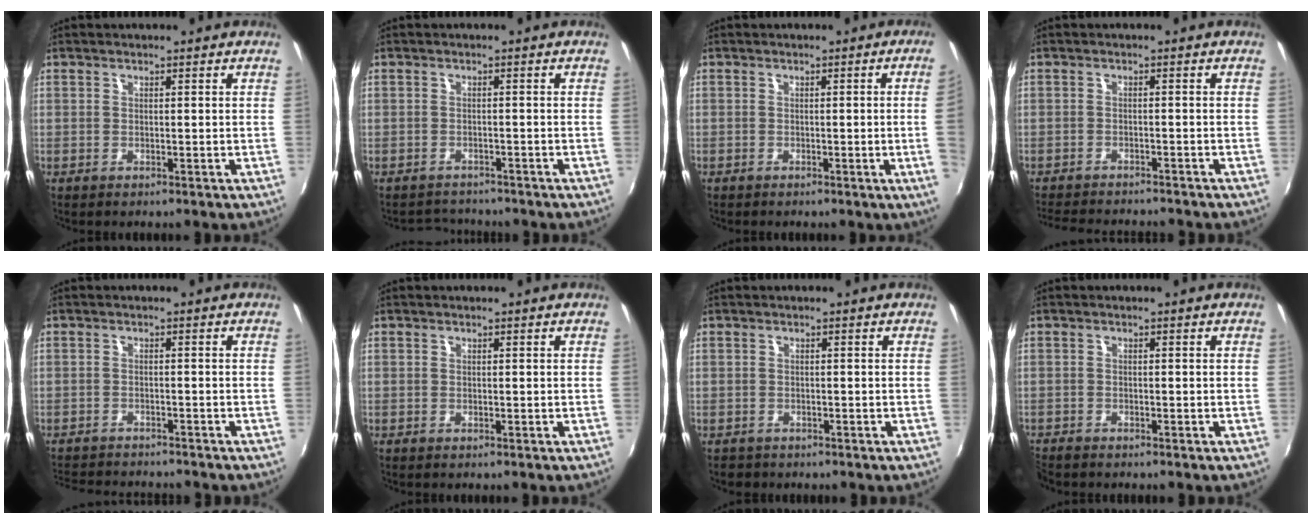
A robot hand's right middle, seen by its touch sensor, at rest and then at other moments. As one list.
[{"total": 3.8, "force": [-3.6, 1.1, 0.0], "torque": [-0.013, -0.001, -0.059]}, {"total": 4.0, "force": [0.1, -2.0, 3.5], "torque": [-0.058, -0.010, 0.007]}, {"total": 9.1, "force": [-8.4, 1.5, 3.2], "torque": [-0.081, -0.013, -0.129]}, {"total": 9.3, "force": [-8.7, 2.0, 2.8], "torque": [-0.077, -0.010, -0.134]}, {"total": 0.0}, {"total": 1.8, "force": [-1.4, 1.1, 0.3], "torque": [-0.010, -0.003, -0.021]}, {"total": 2.2, "force": [-2.1, 0.5, 0.3], "torque": [-0.016, -0.011, -0.043]}]